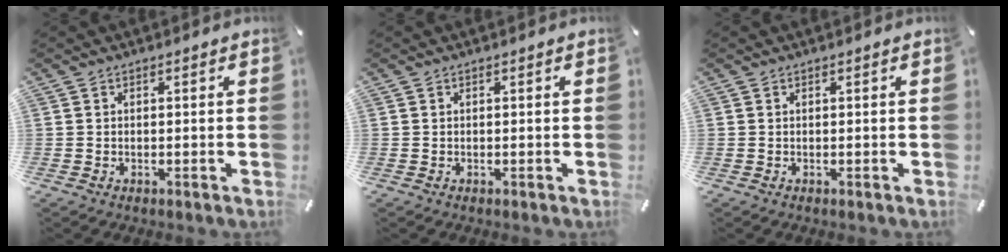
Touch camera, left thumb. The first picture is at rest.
{"total": 0.0}
{"total": 0.0}